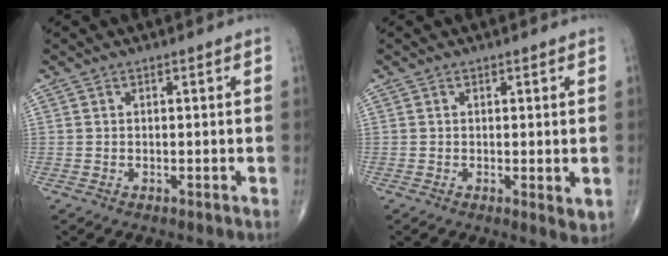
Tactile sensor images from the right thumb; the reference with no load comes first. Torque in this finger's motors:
{"motor_torque": [-0.21, 0.32, -0.12, -0.08, -0.03]}